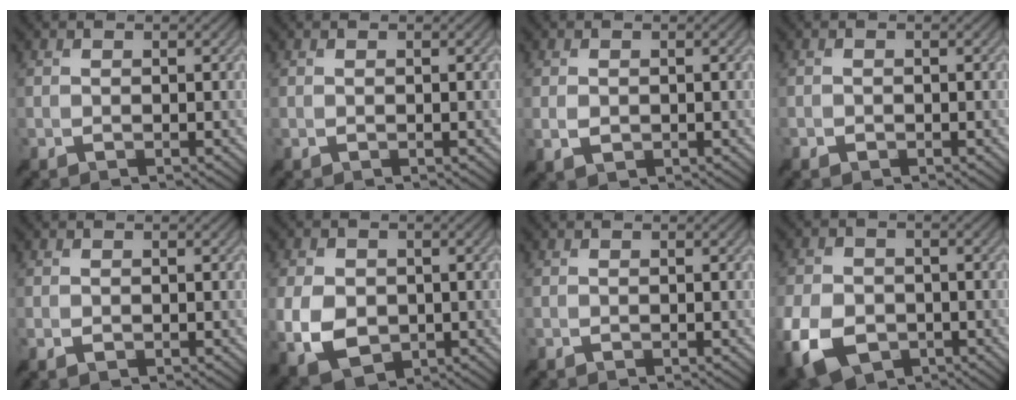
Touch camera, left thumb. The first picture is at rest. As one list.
[{"total": 0.0}, {"total": 1.8, "force": [-0.3, 1.1, 1.4], "torque": [-0.035, -0.005, -0.002]}, {"total": 0.9, "force": [-0.6, 0.6, 0.2], "torque": [-0.002, -0.003, -0.011]}, {"total": 0.9, "force": [-0.4, 0.6, 0.6], "torque": [-0.014, -0.004, -0.004]}, {"total": 7.7, "force": [-1.7, 5.4, 5.2], "torque": [-0.138, -0.022, -0.027]}, {"total": 0.0}, {"total": 9.8, "force": [-4.3, 6.5, 5.9], "torque": [-0.154, -0.030, -0.080]}]